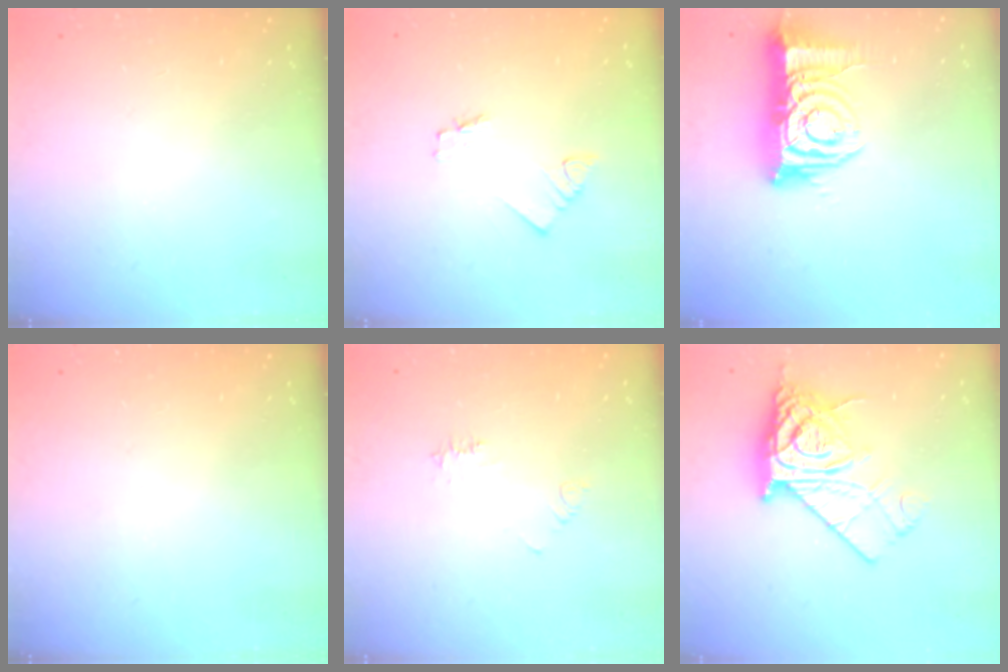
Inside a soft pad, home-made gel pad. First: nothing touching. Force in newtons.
{"total": 1.2, "press": 1.2, "slide": 0.1}
{"total": 11.9, "press": 11.9, "slide": 1.2}
{"total": 0.0}
{"total": 4.5, "press": 4.5, "slide": 0.7}
{"total": 12.9, "press": 12.8, "slide": 1.5}